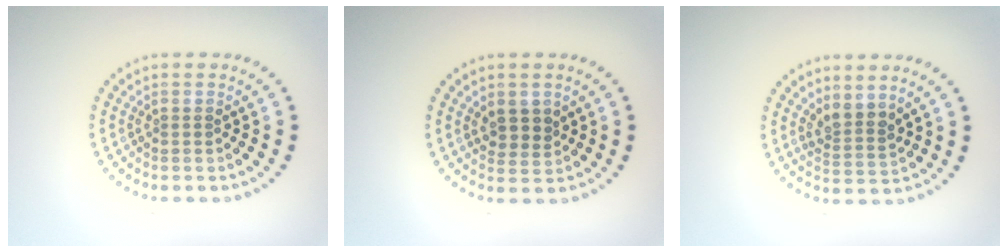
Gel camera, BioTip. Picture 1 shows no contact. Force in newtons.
{"total": 2.2, "press": 2.0, "slide": 1.0}
{"total": 2.3, "press": 1.7, "slide": 1.5}